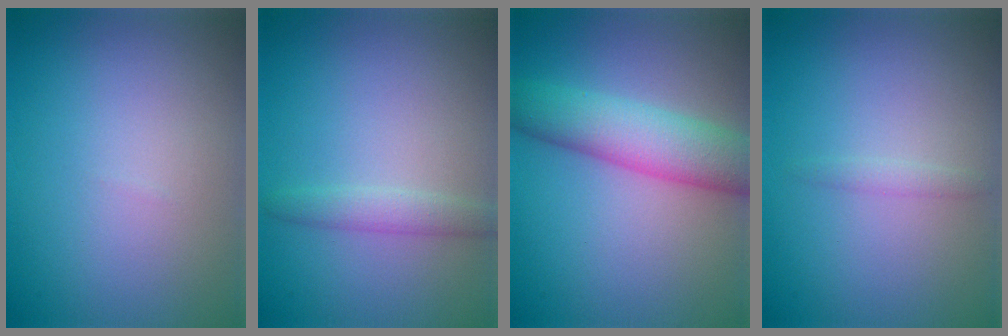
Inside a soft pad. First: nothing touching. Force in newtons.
{"total": 1.6, "press": 1.6, "slide": 0.0}
{"total": 6.3, "press": 6.3, "slide": 0.2}
{"total": 0.8, "press": 0.8, "slide": 0.0}